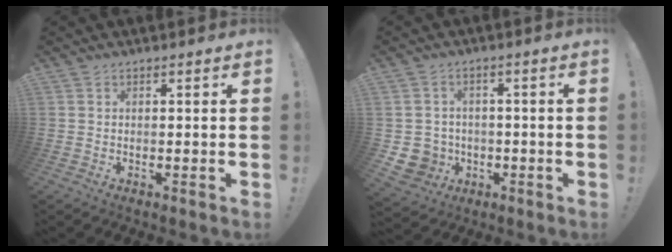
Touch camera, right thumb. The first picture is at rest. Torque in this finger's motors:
{"motor_torque": [-0.06, -0.12, 0.31, -0.39, 0.00]}